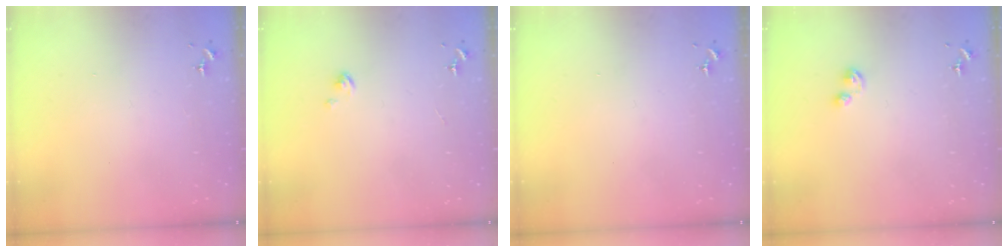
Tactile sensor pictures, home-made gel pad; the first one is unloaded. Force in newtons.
{"total": 3.0, "press": 3.0, "slide": 0.2}
{"total": 0.0}
{"total": 2.9, "press": 2.9, "slide": 0.4}